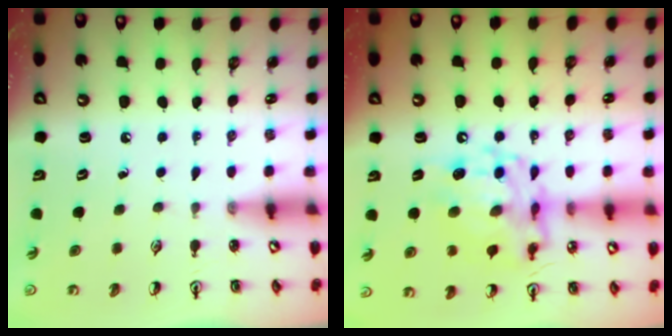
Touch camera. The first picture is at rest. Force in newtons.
{"total": 12.4, "press": 12.4, "slide": 1.2}